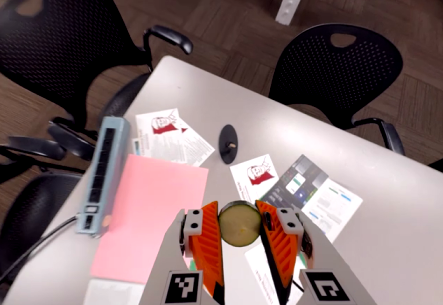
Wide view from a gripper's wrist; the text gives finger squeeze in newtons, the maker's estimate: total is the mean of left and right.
{"total": 12.1, "left": 12.0, "right": 12.3}